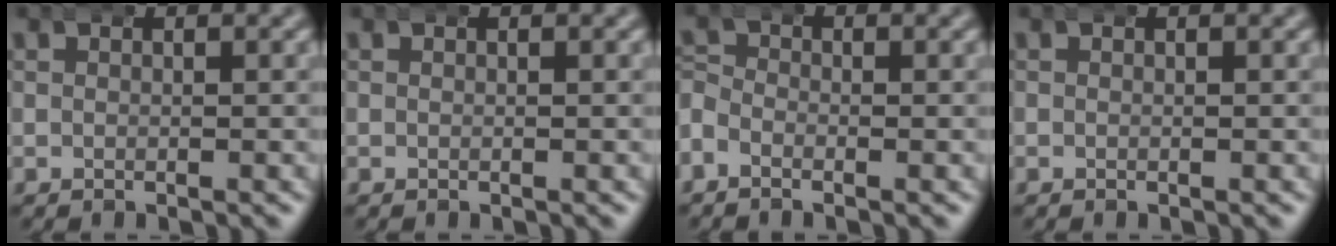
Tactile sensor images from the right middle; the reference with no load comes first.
{"total": 0.0}
{"total": 2.0, "force": [-0.8, 1.7, 0.7], "torque": [-0.024, -0.007, -0.021]}
{"total": 0.0}